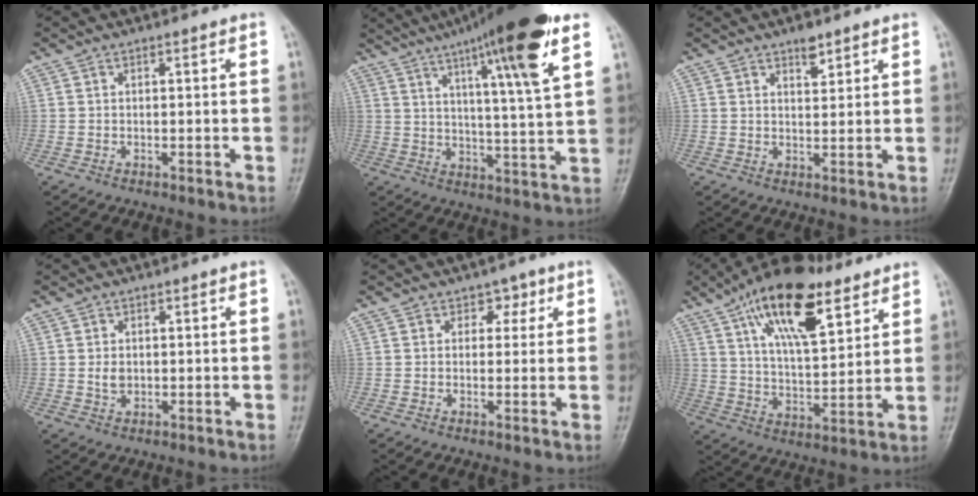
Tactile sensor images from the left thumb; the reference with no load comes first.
{"total": 19.5, "force": [10.9, 1.7, 16.1], "torque": [-0.241, -0.031, 0.165]}
{"total": 3.1, "force": [2.3, 1.3, 1.7], "torque": [-0.017, -0.015, 0.037]}
{"total": 2.2, "force": [0.1, 1.7, 1.4], "torque": [-0.018, -0.002, 0.007]}
{"total": 2.9, "force": [1.4, 2.3, 1.2], "torque": [0.013, -0.003, 0.013]}
{"total": 19.9, "force": [11.2, 8.2, 14.3], "torque": [-0.218, -0.038, 0.193]}